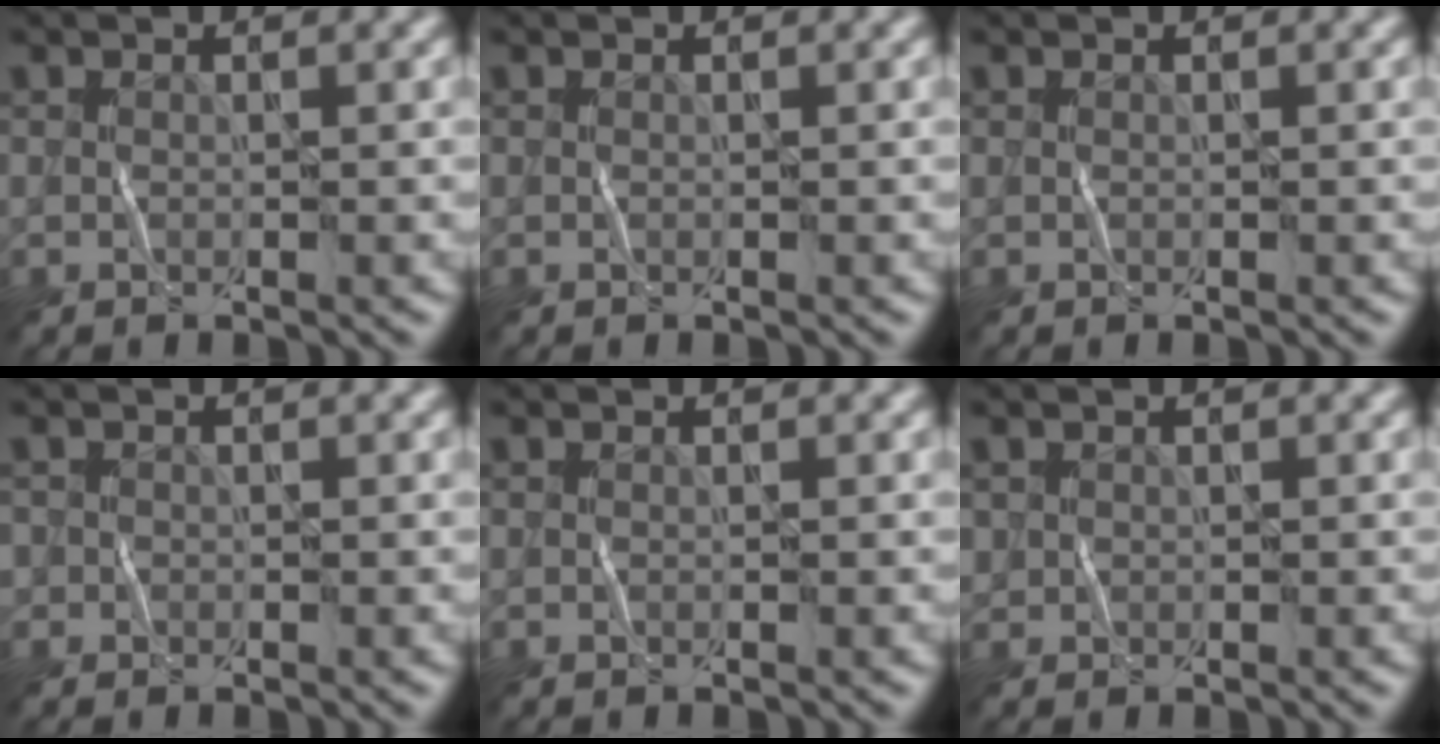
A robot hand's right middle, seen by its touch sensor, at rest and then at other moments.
{"total": 0.0}
{"total": 0.0}
{"total": 0.7, "force": [-0.1, 0.7, -0.1], "torque": [0.008, -0.003, -0.006]}
{"total": 0.0}
{"total": 0.6, "force": [0.2, 0.6, -0.1], "torque": [0.003, -0.001, 0.005]}